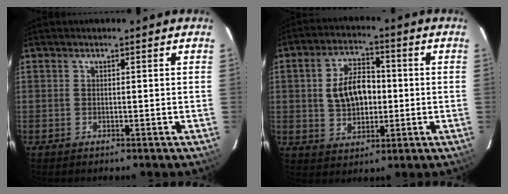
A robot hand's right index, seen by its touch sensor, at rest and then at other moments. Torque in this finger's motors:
{"motor_torque": [0.25, 0.05, 0.37, 0.06]}